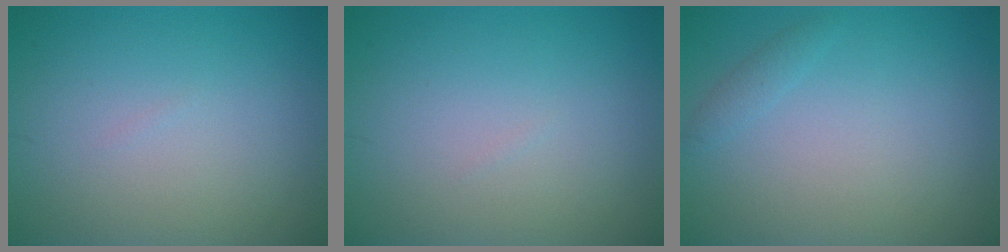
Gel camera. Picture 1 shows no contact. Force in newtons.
{"total": 0.0}
{"total": 0.8, "press": 0.8, "slide": 0.0}